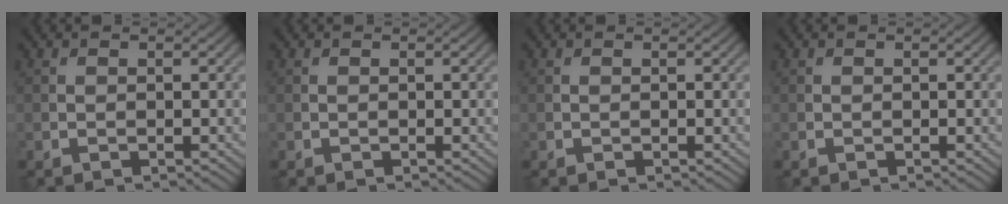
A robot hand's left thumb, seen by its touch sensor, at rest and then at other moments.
{"total": 0.0}
{"total": 0.0}
{"total": 0.0}